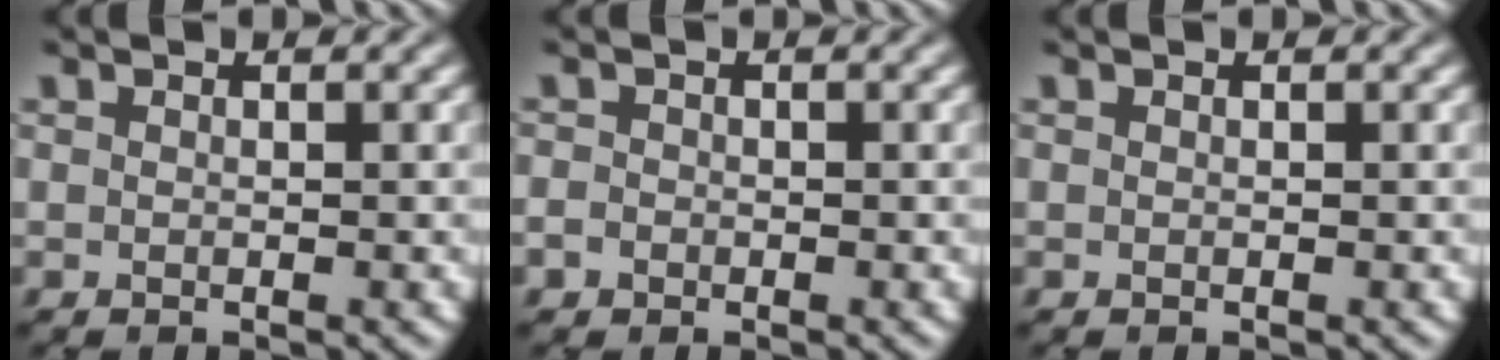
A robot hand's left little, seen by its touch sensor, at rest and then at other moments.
{"total": 1.2, "force": [-0.5, 1.0, 0.4], "torque": [-0.001, -0.003, -0.008]}
{"total": 0.0}